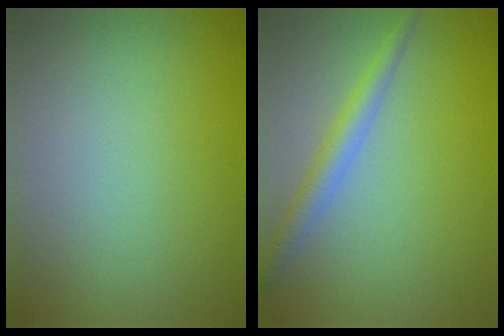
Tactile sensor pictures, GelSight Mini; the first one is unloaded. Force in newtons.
{"total": 2.4, "press": 2.4, "slide": 0.1}